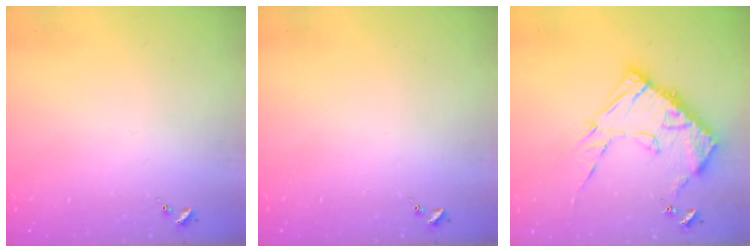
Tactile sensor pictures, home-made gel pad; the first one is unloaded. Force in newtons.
{"total": 0.0}
{"total": 18.0, "press": 17.9, "slide": 1.9}